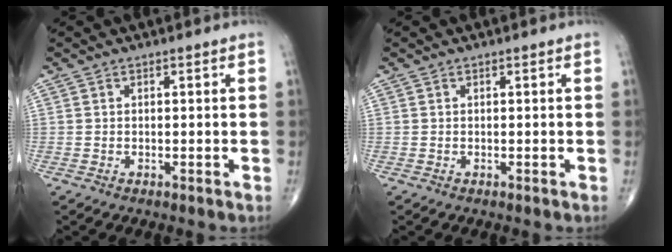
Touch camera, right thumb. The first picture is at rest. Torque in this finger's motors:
{"motor_torque": [0.00, 0.00, 0.01, 0.01, 0.00]}